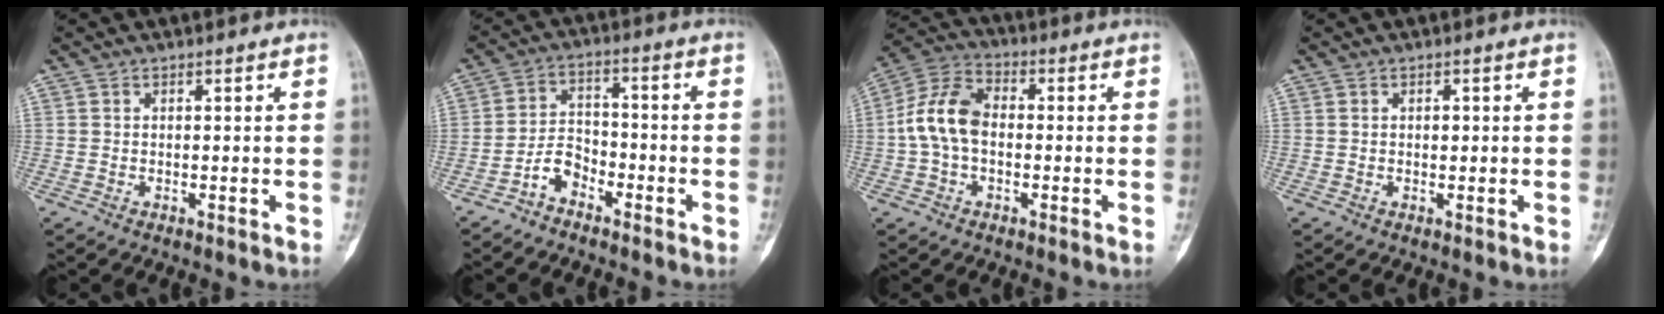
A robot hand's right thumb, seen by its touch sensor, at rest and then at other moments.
{"total": 5.0, "force": [-3.5, 2.9, 2.0], "torque": [-0.027, 0.036, -0.077]}
{"total": 10.3, "force": [-0.5, 6.7, 7.7], "torque": [-0.151, 0.031, -0.022]}
{"total": 1.0, "force": [0.1, 0.7, 0.7], "torque": [-0.005, 0.002, 0.002]}